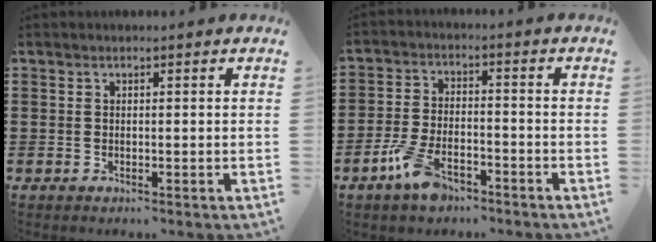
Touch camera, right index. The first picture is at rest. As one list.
[{"total": 6.9, "force": [-4.7, 2.8, 4.3], "torque": [-0.100, 0.003, -0.090]}]